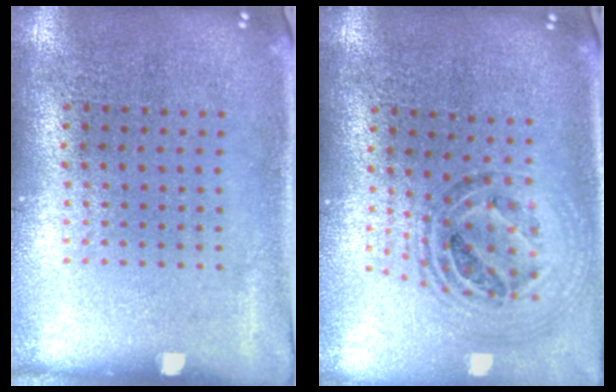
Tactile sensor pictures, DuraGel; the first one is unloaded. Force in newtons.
{"total": 1.3, "press": 1.2, "slide": 0.6}